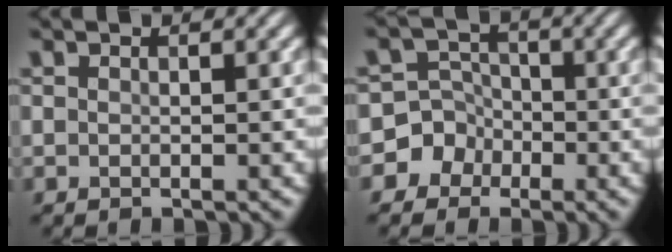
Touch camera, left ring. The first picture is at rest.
{"total": 4.6, "force": [-2.1, 4.1, 0.1], "torque": [0.031, 0.006, -0.062]}